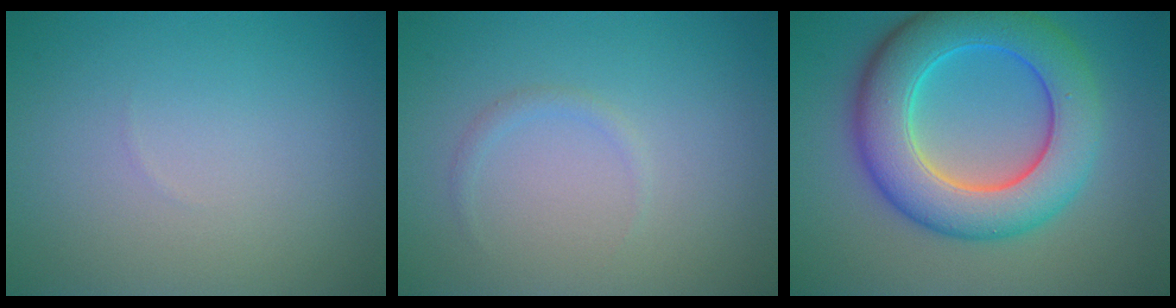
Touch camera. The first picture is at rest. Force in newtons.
{"total": 0.7, "press": 0.7, "slide": 0.1}
{"total": 9.5, "press": 9.5, "slide": 0.2}